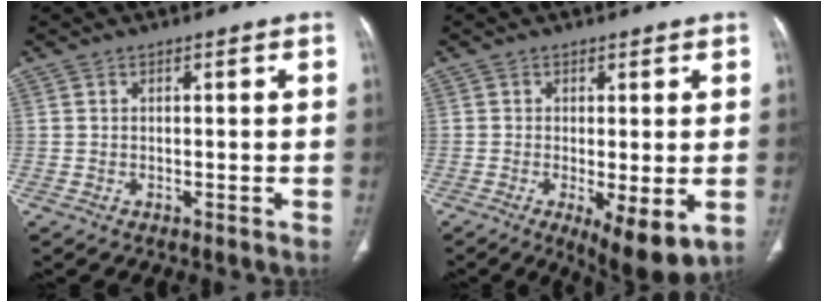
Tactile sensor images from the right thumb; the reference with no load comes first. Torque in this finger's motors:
{"motor_torque": [-0.46, 0.20, 0.01, 0.01, 0.01]}